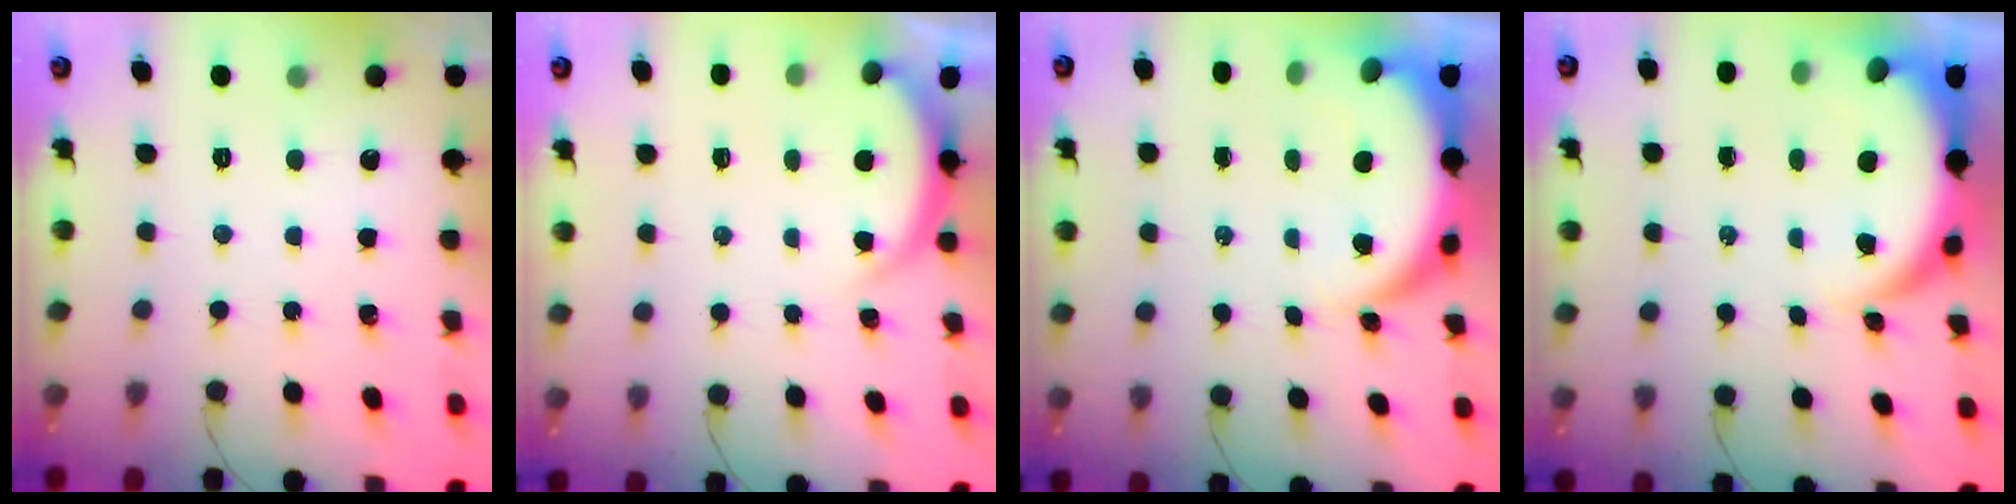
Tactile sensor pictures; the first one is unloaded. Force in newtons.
{"total": 2.5, "press": 2.5, "slide": 0.5}
{"total": 7.7, "press": 7.6, "slide": 1.1}
{"total": 6.7, "press": 6.5, "slide": 1.7}